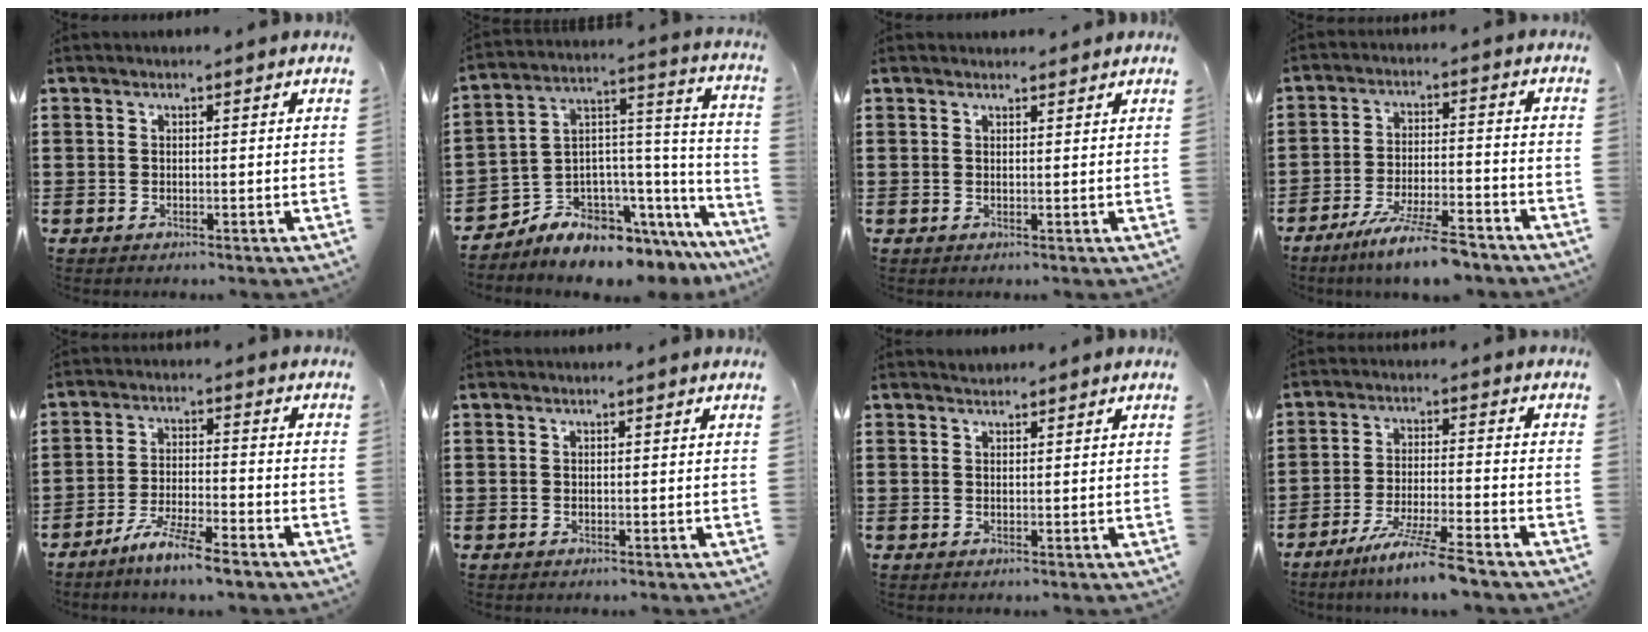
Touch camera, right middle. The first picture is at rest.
{"total": 6.2, "force": [-5.8, 2.1, 0.5], "torque": [-0.024, -0.015, -0.114]}
{"total": 1.1, "force": [1.1, 0.2, 0.0], "torque": [0.005, -0.002, 0.019]}
{"total": 8.1, "force": [-6.8, 0.4, 4.4], "torque": [-0.083, -0.005, -0.124]}
{"total": 6.4, "force": [-5.4, -0.1, 3.4], "torque": [-0.075, -0.012, -0.102]}
{"total": 0.0}
{"total": 1.0, "force": [1.0, 0.4, -0.1], "torque": [0.008, -0.002, 0.017]}
{"total": 7.2, "force": [-6.0, -0.6, 3.9], "torque": [-0.071, -0.016, -0.111]}